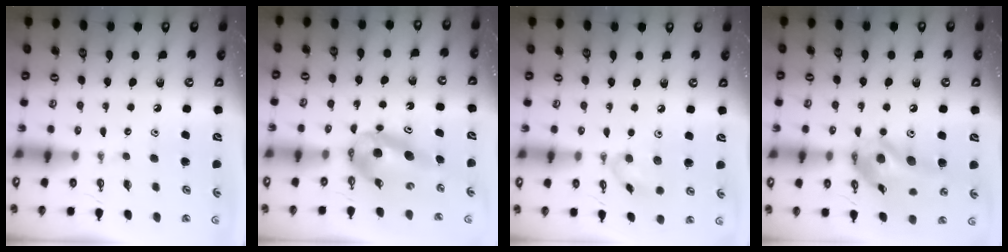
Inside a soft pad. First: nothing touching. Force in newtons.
{"total": 6.9, "press": 6.9, "slide": 0.6}
{"total": 7.4, "press": 7.3, "slide": 0.8}
{"total": 15.6, "press": 15.5, "slide": 1.7}